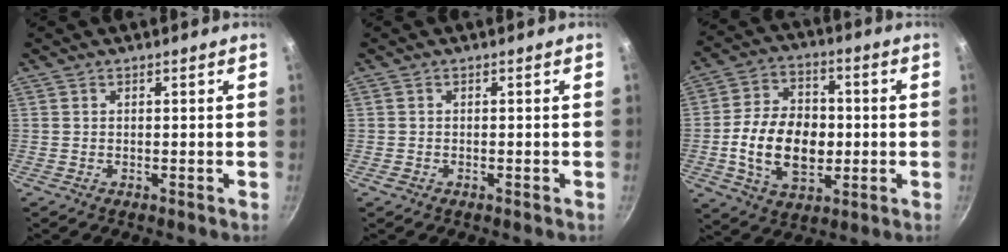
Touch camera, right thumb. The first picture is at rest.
{"total": 0.7, "force": [-0.4, 0.4, 0.4], "torque": [-0.008, 0.002, -0.010]}
{"total": 15.8, "force": [-1.9, 10.7, 11.5], "torque": [-0.173, 0.018, -0.033]}